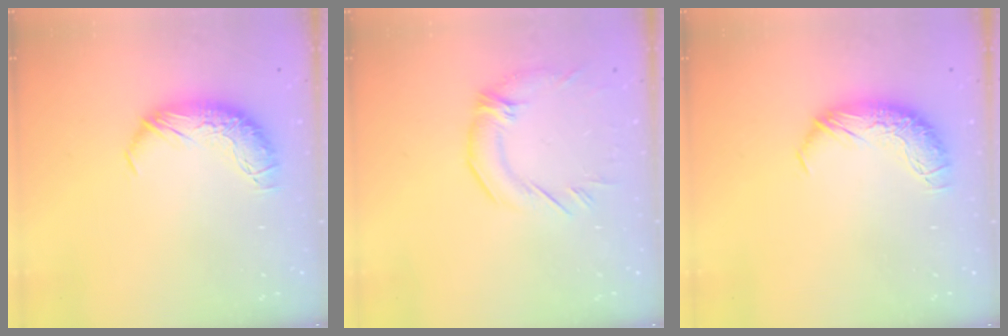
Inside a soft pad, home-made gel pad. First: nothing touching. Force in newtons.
{"total": 2.0, "press": 1.0, "slide": 1.7}
{"total": 0.0}